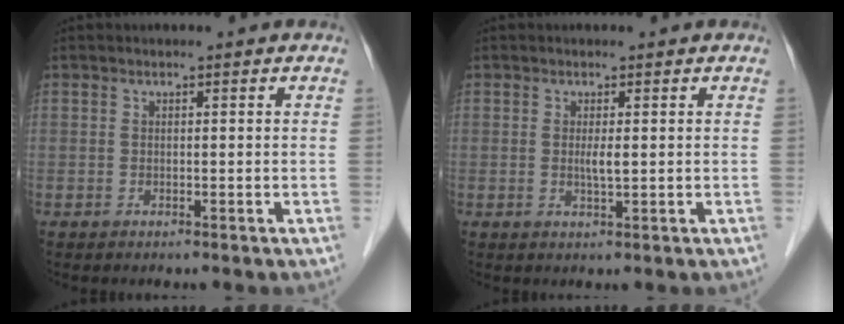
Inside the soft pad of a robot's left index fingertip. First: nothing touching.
{"total": 1.5, "force": [0.3, 0.0, 1.5], "torque": [-0.034, -0.003, 0.006]}